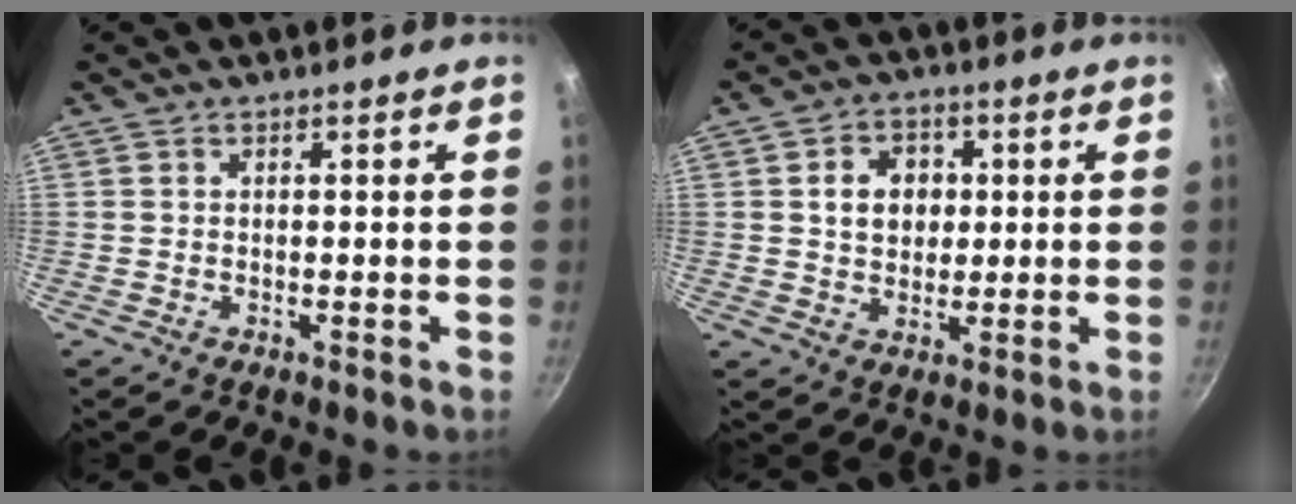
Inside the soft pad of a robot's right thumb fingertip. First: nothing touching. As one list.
[{"total": 7.5, "force": [1.3, 6.1, 4.1], "torque": [-0.039, 0.006, 0.017]}]